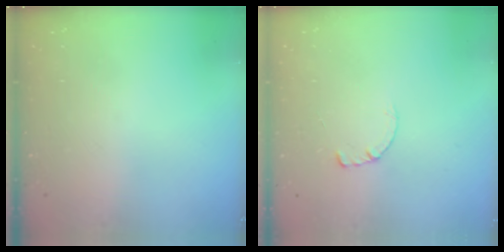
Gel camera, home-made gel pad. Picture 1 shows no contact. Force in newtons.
{"total": 0.7, "press": 0.7, "slide": 0.2}